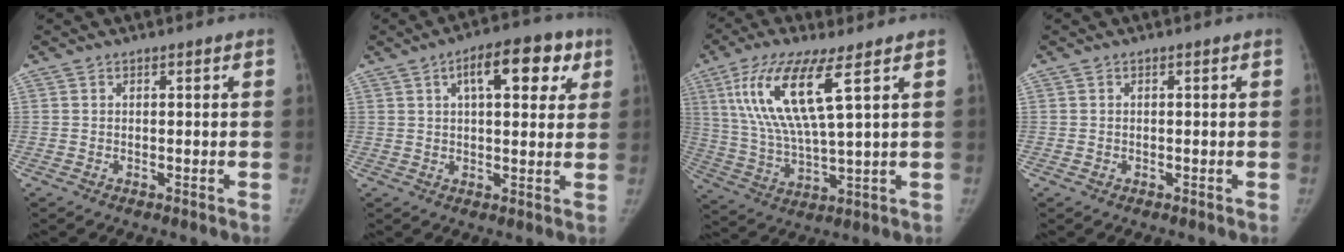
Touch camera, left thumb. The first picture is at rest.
{"total": 12.5, "force": [5.2, 5.6, 9.9], "torque": [-0.104, 0.006, 0.068]}
{"total": 14.8, "force": [6.1, 3.1, 13.1], "torque": [-0.285, -0.025, 0.121]}
{"total": 0.5, "force": [-0.3, 0.4, 0.0], "torque": [0.007, 0.003, -0.006]}